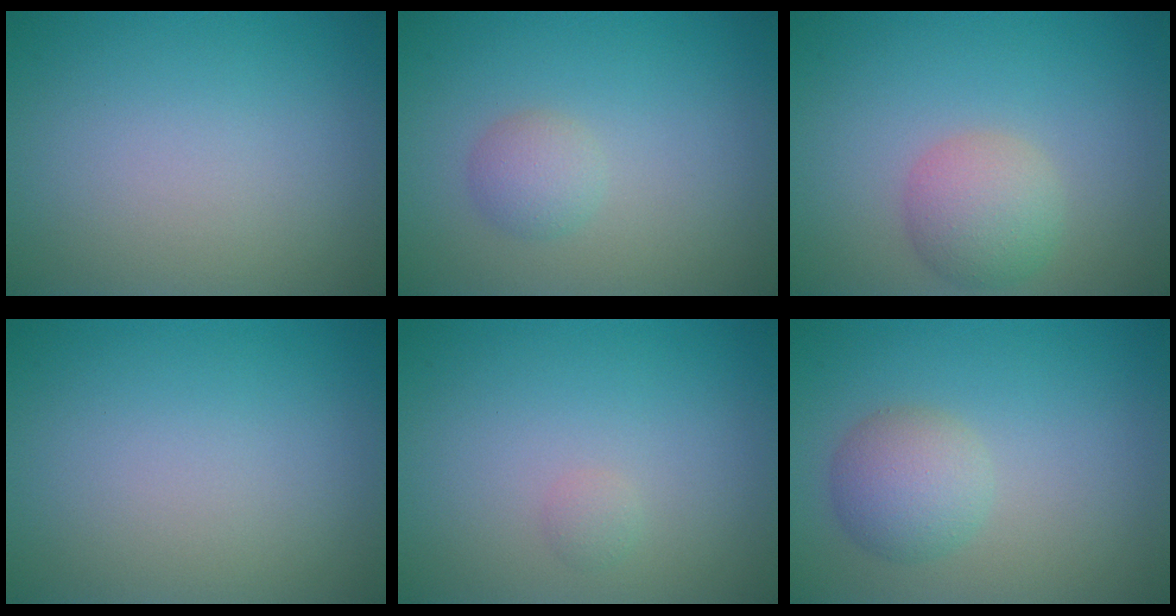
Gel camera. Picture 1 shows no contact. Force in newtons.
{"total": 1.8, "press": 1.8, "slide": 0.0}
{"total": 3.4, "press": 3.4, "slide": 0.2}
{"total": 0.0}
{"total": 0.7, "press": 0.7, "slide": 0.0}
{"total": 3.3, "press": 3.3, "slide": 0.1}